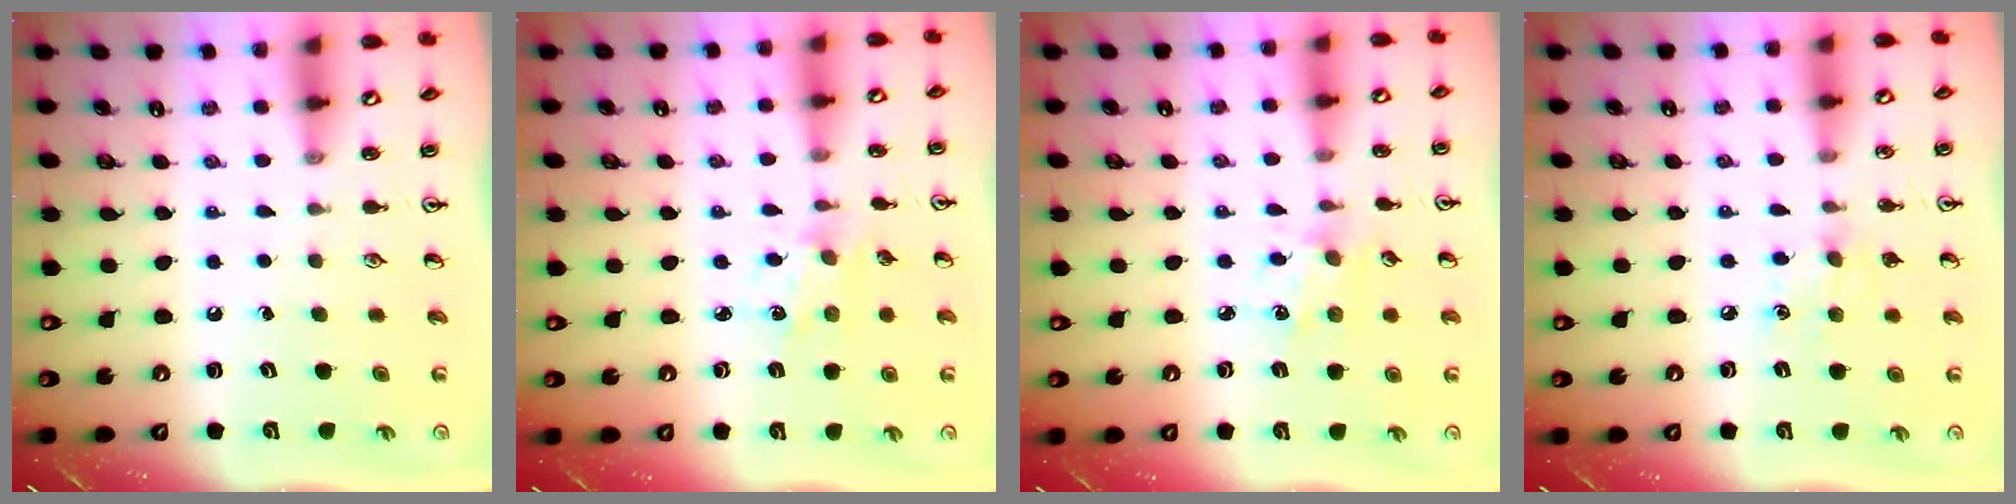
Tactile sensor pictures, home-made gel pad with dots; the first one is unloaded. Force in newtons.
{"total": 2.0, "press": 2.0, "slide": 0.5}
{"total": 2.8, "press": 2.8, "slide": 0.5}
{"total": 8.0, "press": 7.9, "slide": 0.8}